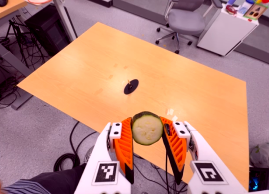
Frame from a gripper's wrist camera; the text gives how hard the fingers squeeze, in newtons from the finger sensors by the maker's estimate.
{"total": 12.3, "left": 13.3, "right": 11.3}